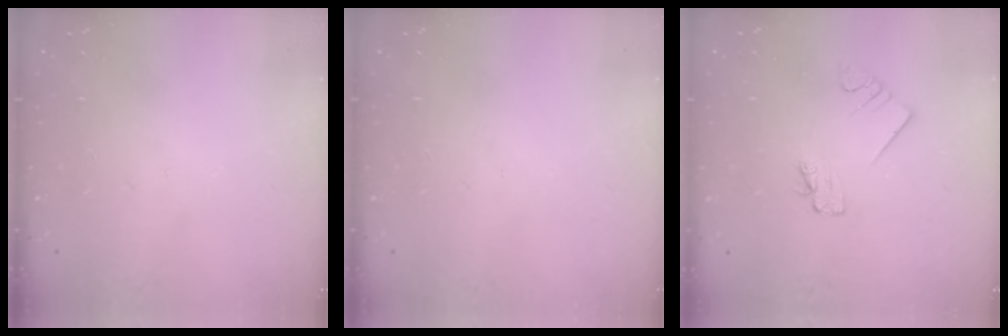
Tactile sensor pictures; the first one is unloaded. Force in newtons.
{"total": 0.0}
{"total": 2.2, "press": 2.2, "slide": 0.3}